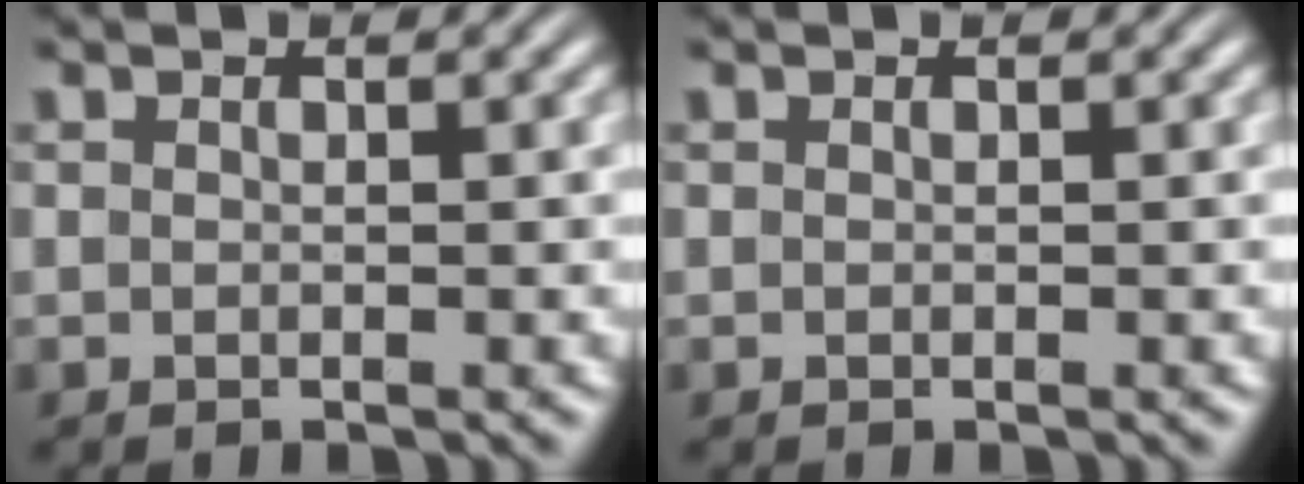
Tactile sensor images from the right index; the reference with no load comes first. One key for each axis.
{"total": 0.0}